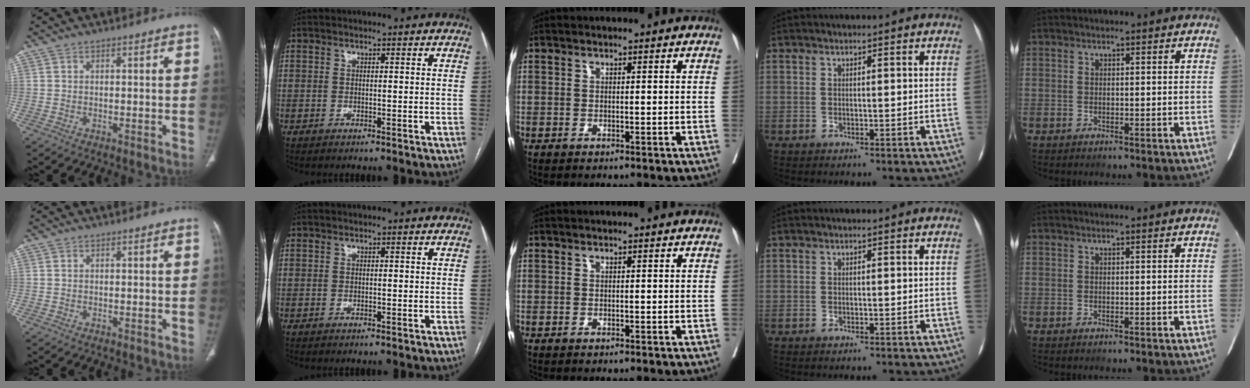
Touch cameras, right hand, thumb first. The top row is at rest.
{}